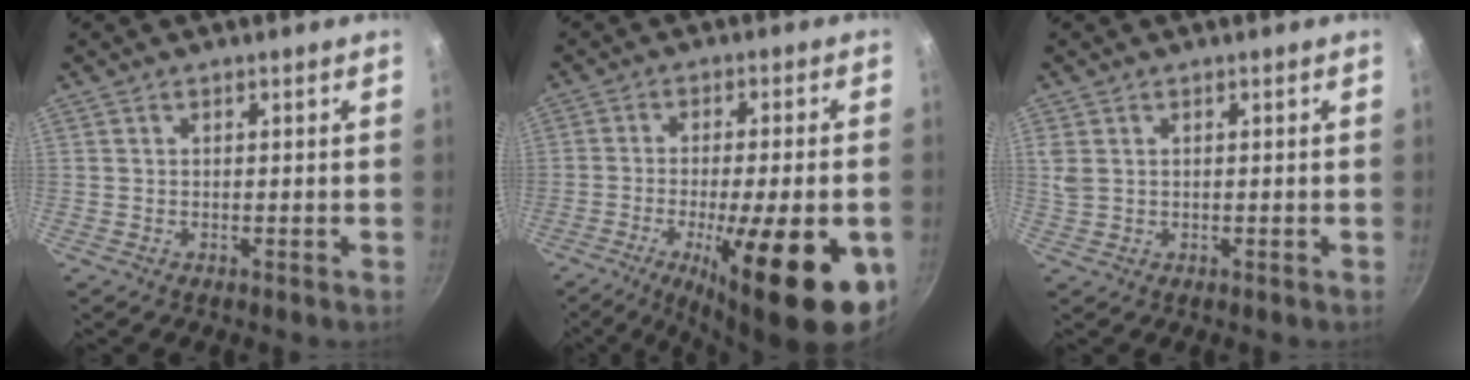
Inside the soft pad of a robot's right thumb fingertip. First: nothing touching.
{"total": 21.7, "force": [-8.0, 5.9, 19.3], "torque": [-0.267, 0.000, -0.114]}
{"total": 2.4, "force": [0.8, 1.8, 1.5], "torque": [-0.027, 0.001, 0.020]}